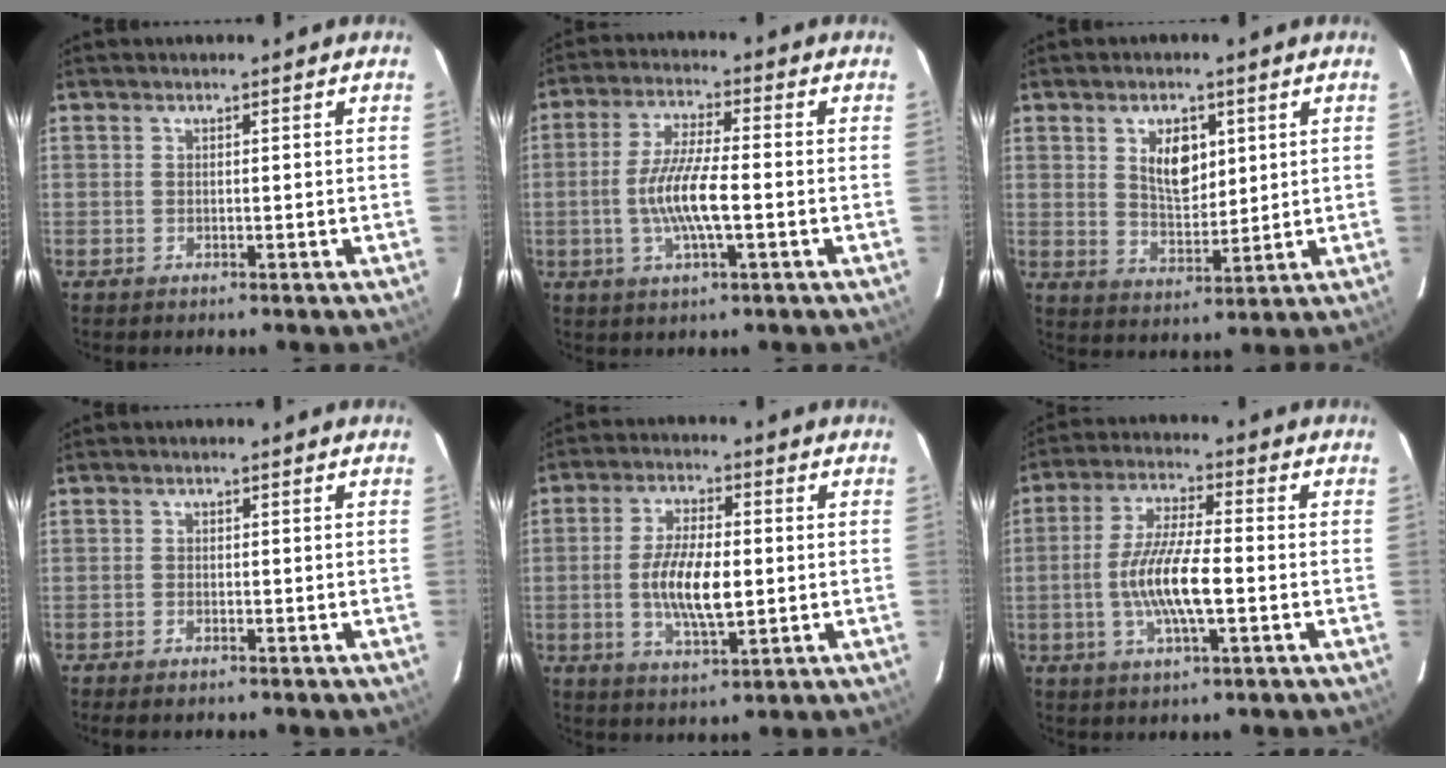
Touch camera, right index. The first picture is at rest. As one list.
[{"total": 9.4, "force": [-1.9, 1.6, 9.1], "torque": [-0.178, -0.002, -0.038]}, {"total": 7.4, "force": [2.7, 4.1, 5.6], "torque": [-0.091, 0.003, 0.054]}, {"total": 1.4, "force": [-1.2, 0.4, 0.6], "torque": [-0.019, -0.003, -0.026]}, {"total": 10.0, "force": [-1.0, 3.7, 9.3], "torque": [-0.179, -0.002, -0.017]}, {"total": 10.7, "force": [-2.3, 2.1, 10.2], "torque": [-0.201, -0.001, -0.045]}]